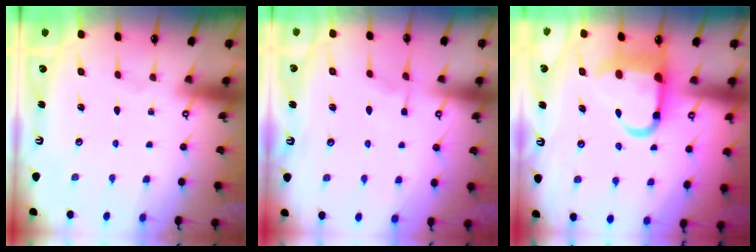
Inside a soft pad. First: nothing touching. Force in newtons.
{"total": 3.3, "press": 3.2, "slide": 0.6}
{"total": 11.2, "press": 11.0, "slide": 2.3}